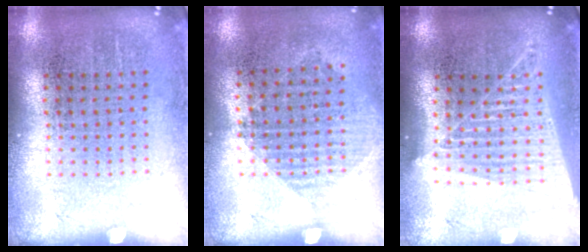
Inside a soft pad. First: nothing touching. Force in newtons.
{"total": 1.0, "press": 0.9, "slide": 0.4}
{"total": 1.5, "press": 1.4, "slide": 0.6}